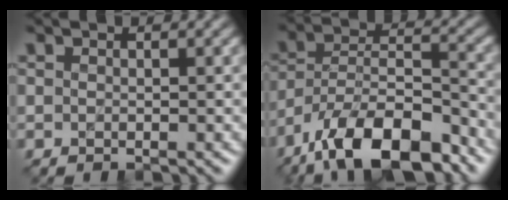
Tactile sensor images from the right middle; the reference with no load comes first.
{"total": 13.2, "force": [-9.5, 4.9, 7.7], "torque": [-0.134, 0.013, -0.171]}